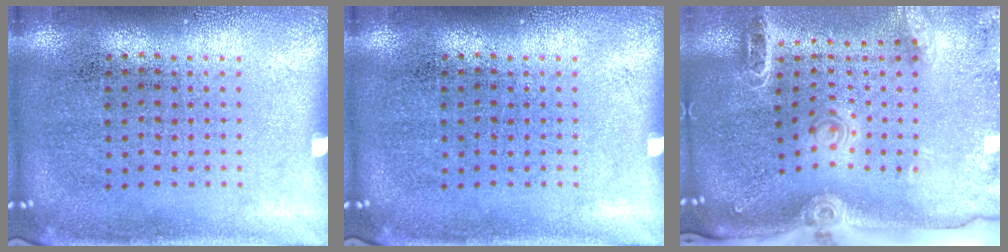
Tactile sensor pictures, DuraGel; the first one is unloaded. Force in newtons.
{"total": 0.0}
{"total": 2.5, "press": 2.0, "slide": 1.5}